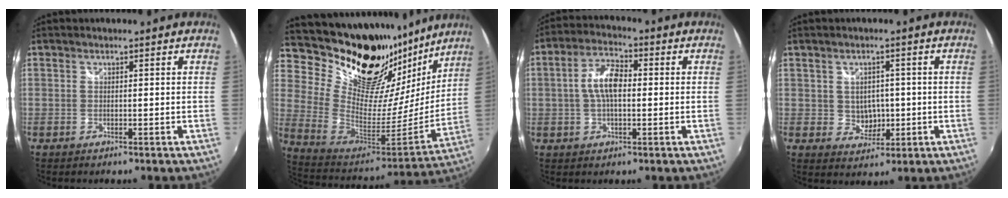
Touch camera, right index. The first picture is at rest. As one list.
[{"total": 30.1, "force": [23.2, 14.0, 13.3], "torque": [-0.264, -0.022, 0.377]}, {"total": 7.2, "force": [0.1, 3.5, 6.4], "torque": [-0.125, 0.015, 0.001]}, {"total": 4.3, "force": [-0.1, 4.0, 1.6], "torque": [-0.029, 0.004, 0.007]}]